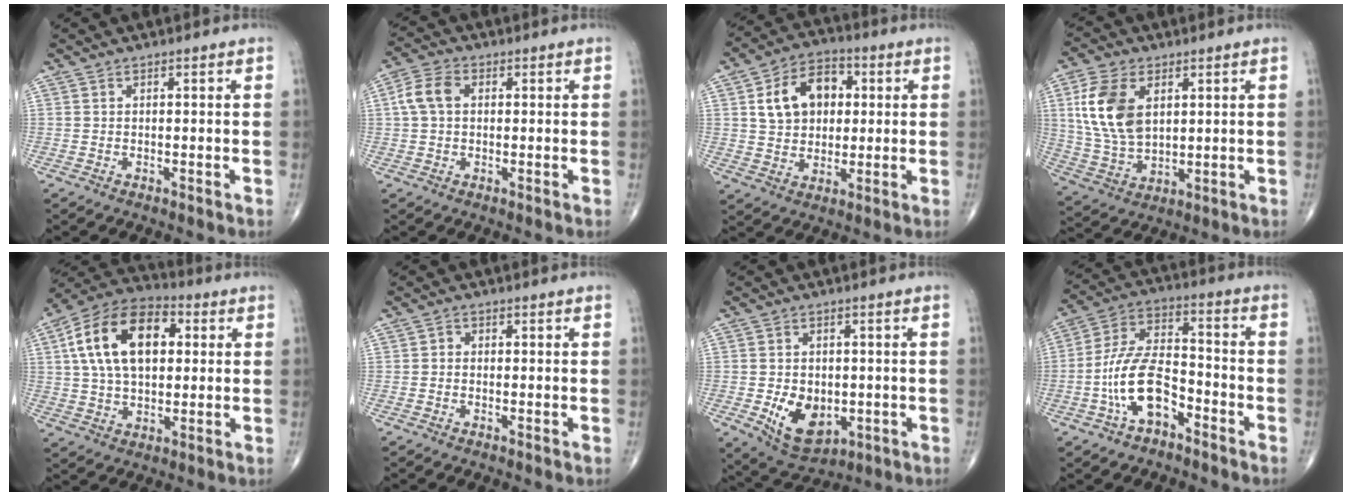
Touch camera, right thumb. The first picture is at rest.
{"total": 5.8, "force": [0.8, 4.0, 4.1], "torque": [-0.086, 0.017, 0.011]}
{"total": 12.4, "force": [2.8, 9.1, 8.0], "torque": [-0.100, 0.009, 0.044]}
{"total": 13.4, "force": [3.7, 8.2, 9.9], "torque": [-0.191, -0.010, 0.079]}
{"total": 18.3, "force": [4.0, 11.0, 14.1], "torque": [-0.232, 0.016, 0.062]}
{"total": 1.2, "force": [-0.2, 1.0, 0.5], "torque": [0.004, 0.004, -0.010]}
{"total": 10.2, "force": [-2.2, 6.9, 7.2], "torque": [-0.089, -0.004, -0.019]}
{"total": 12.7, "force": [-5.2, 6.7, 9.4], "torque": [-0.173, 0.050, -0.100]}